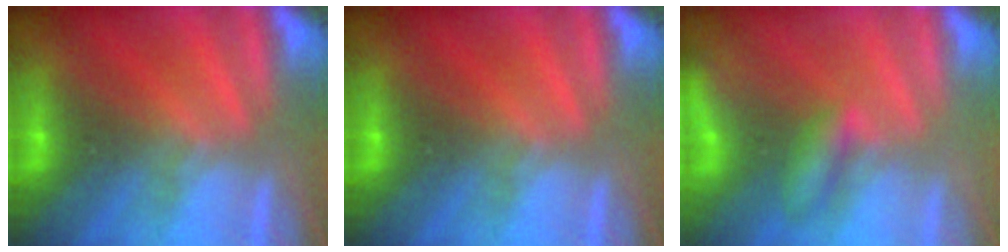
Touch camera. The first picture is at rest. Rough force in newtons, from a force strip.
{"total": 0.0}
{"total": 2.1}